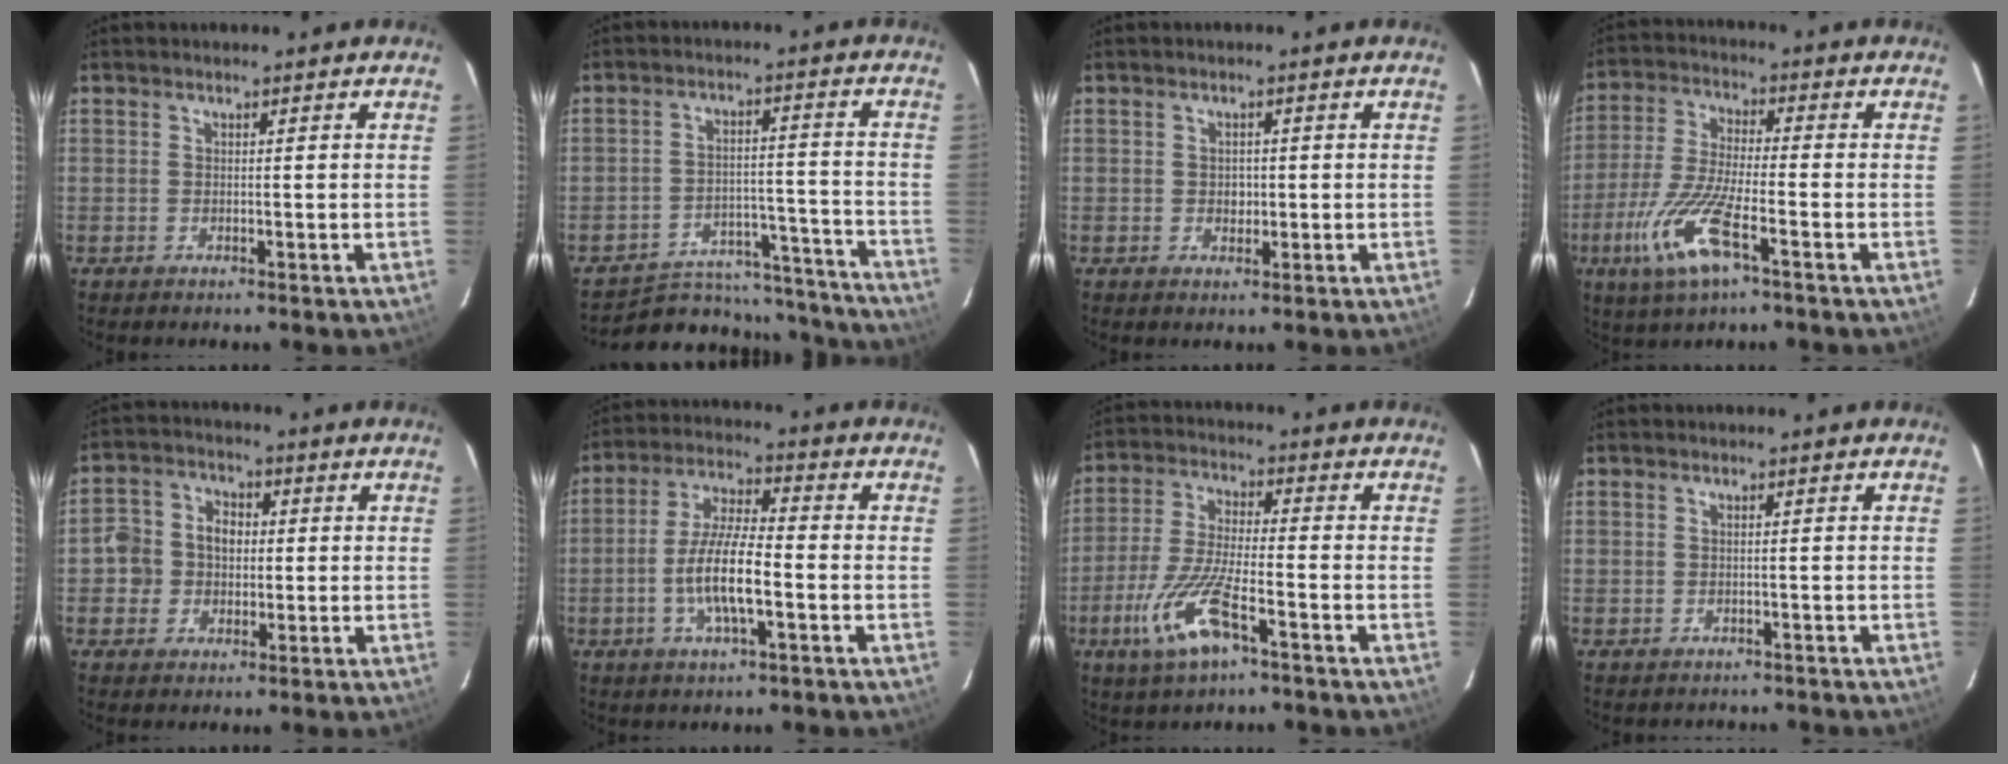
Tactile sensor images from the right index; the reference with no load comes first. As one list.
[{"total": 19.3, "force": [-17.6, 6.9, 4.2], "torque": [-0.082, 0.047, -0.220]}, {"total": 1.8, "force": [-0.2, 1.6, 0.7], "torque": [-0.010, 0.003, -0.003]}, {"total": 12.1, "force": [-5.9, 2.8, 10.2], "torque": [-0.223, -0.014, -0.117]}, {"total": 7.1, "force": [-0.7, 6.6, 2.6], "torque": [-0.052, 0.023, -0.015]}, {"total": 9.9, "force": [-3.0, 2.2, 9.1], "torque": [-0.183, 0.001, -0.058]}, {"total": 11.5, "force": [-5.9, 2.9, 9.4], "torque": [-0.205, -0.011, -0.115]}, {"total": 1.3, "force": [-1.0, 0.9, 0.1], "torque": [0.001, 0.008, -0.007]}]